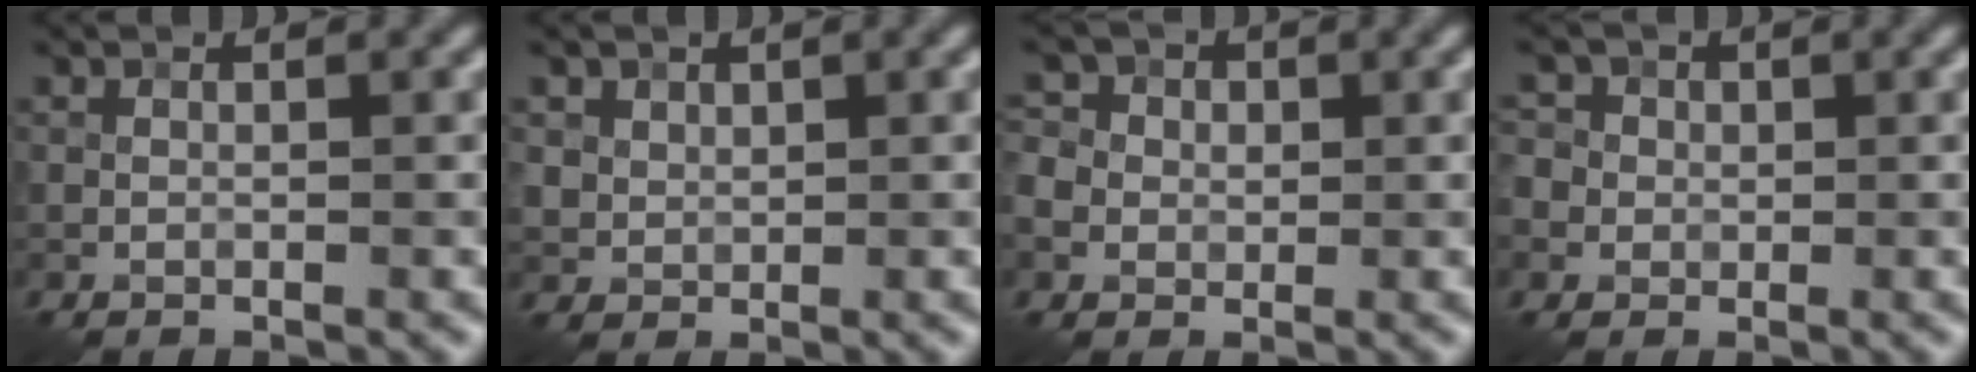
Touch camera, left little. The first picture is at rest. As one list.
[{"total": 2.0, "force": [1.1, 1.6, 0.5], "torque": [-0.012, -0.010, 0.035]}, {"total": 5.7, "force": [0.7, 5.2, 2.0], "torque": [-0.041, 0.036, -0.013]}, {"total": 4.9, "force": [1.1, 4.5, 1.7], "torque": [-0.027, 0.036, -0.007]}]